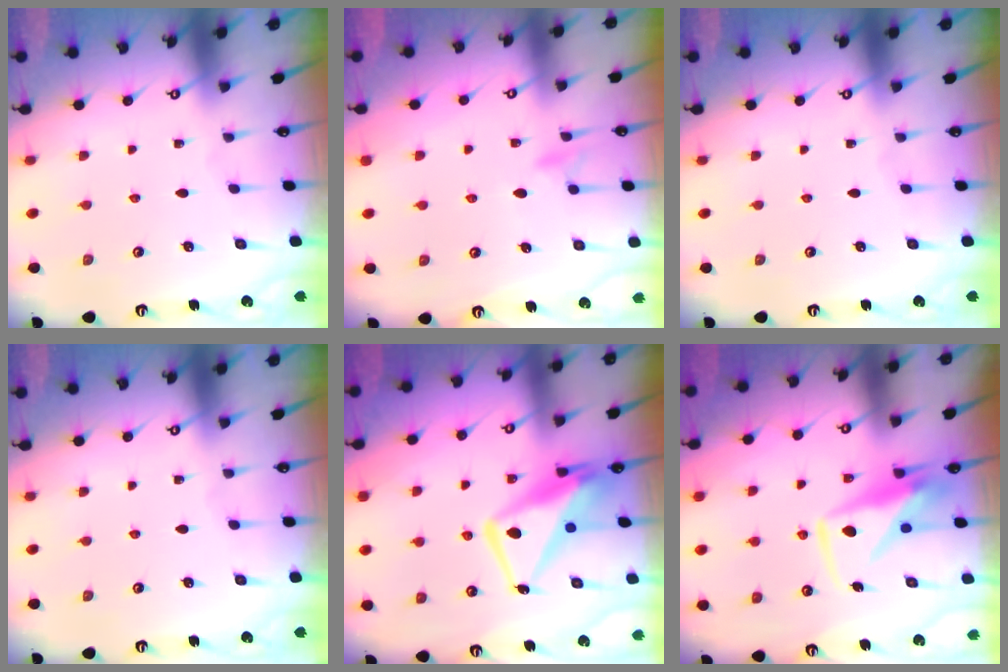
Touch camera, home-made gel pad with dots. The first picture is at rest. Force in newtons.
{"total": 8.3, "press": 8.3, "slide": 0.9}
{"total": 0.0}
{"total": 0.0}
{"total": 11.7, "press": 11.7, "slide": 1.0}
{"total": 9.2, "press": 9.2, "slide": 0.9}